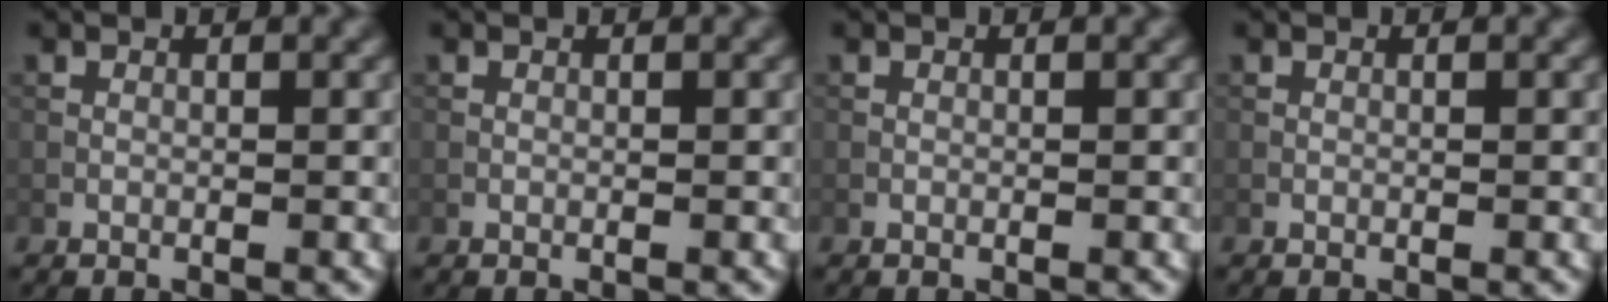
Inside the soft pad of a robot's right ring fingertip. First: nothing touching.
{"total": 0.0}
{"total": 0.0}
{"total": 0.0}